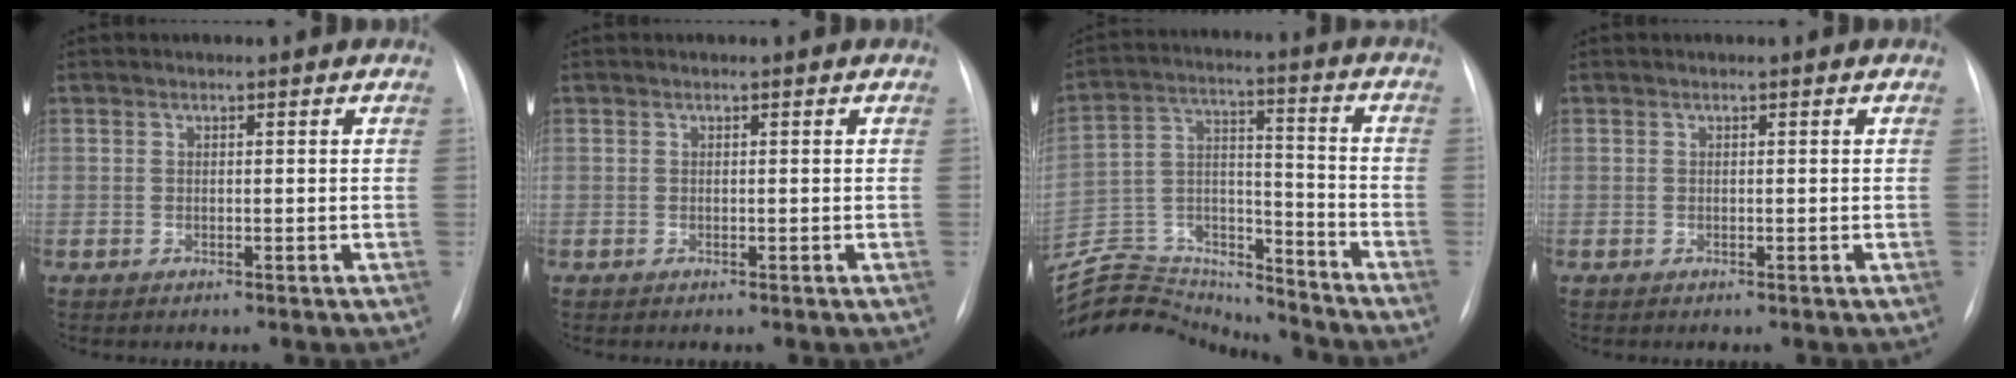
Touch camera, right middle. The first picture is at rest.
{"total": 0.0}
{"total": 20.2, "force": [-19.5, 4.0, 3.5], "torque": [-0.093, 0.039, -0.316]}
{"total": 0.0}